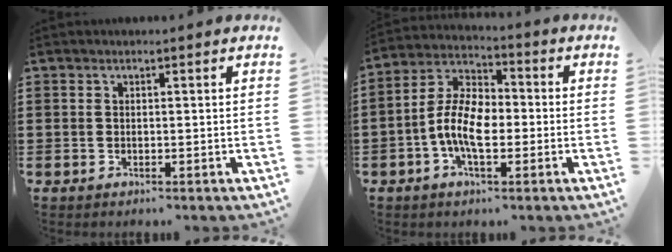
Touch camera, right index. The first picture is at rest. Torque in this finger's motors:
{"motor_torque": [2.14, 0.00, 0.89, 0.09]}